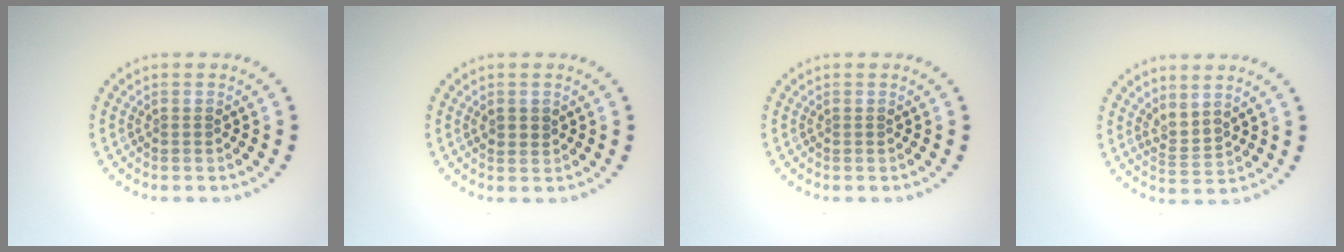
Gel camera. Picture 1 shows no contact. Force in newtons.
{"total": 1.2, "press": 1.1, "slide": 0.5}
{"total": 0.0}
{"total": 2.1, "press": 1.4, "slide": 1.5}